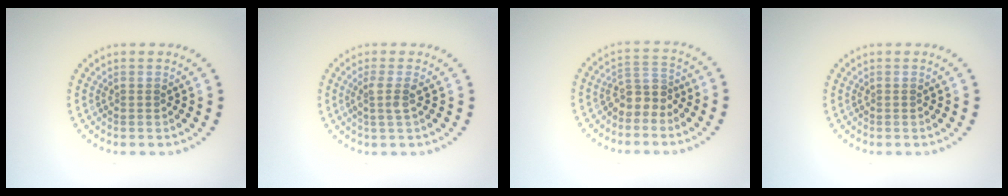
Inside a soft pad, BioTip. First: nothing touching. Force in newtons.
{"total": 1.8, "press": 1.3, "slide": 1.2}
{"total": 2.6, "press": 2.1, "slide": 1.6}
{"total": 0.0}